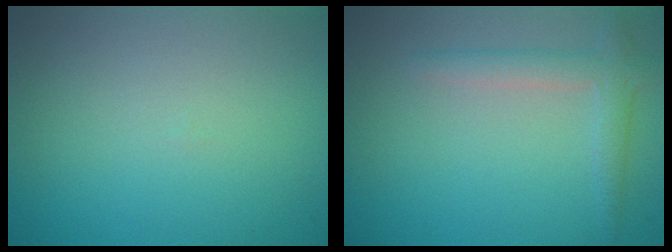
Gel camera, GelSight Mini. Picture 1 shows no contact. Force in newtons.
{"total": 2.5, "press": 2.5, "slide": 0.3}